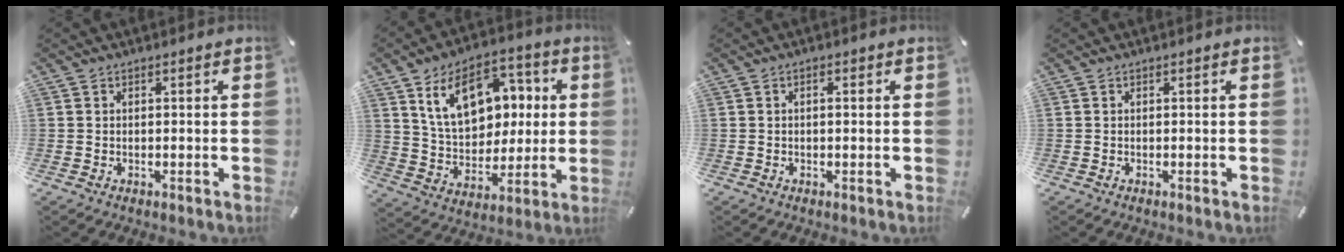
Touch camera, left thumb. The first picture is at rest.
{"total": 16.5, "force": [6.0, 12.2, 9.4], "torque": [-0.151, -0.007, 0.116]}
{"total": 1.0, "force": [0.0, 0.5, 0.9], "torque": [-0.018, 0.004, -0.001]}
{"total": 0.0}